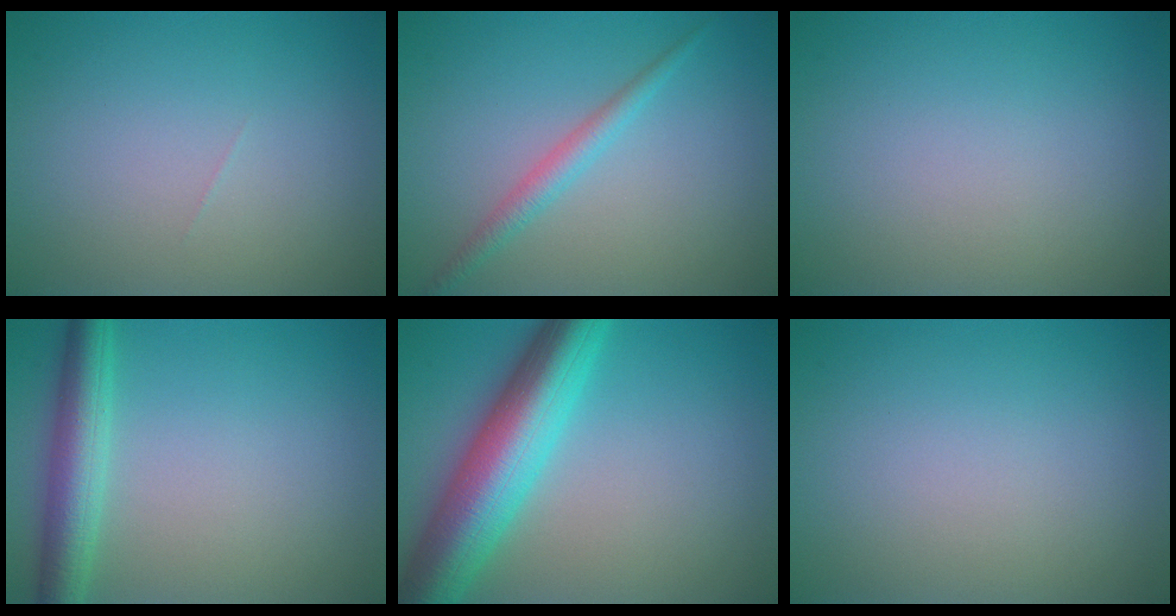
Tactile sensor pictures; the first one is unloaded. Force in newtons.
{"total": 2.0, "press": 2.0, "slide": 0.0}
{"total": 0.0}
{"total": 4.4, "press": 4.4, "slide": 0.0}
{"total": 9.6, "press": 9.6, "slide": 0.3}
{"total": 0.0}